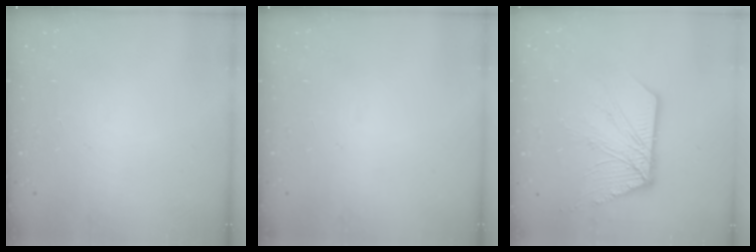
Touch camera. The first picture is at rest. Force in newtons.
{"total": 0.0}
{"total": 12.9, "press": 12.8, "slide": 1.4}